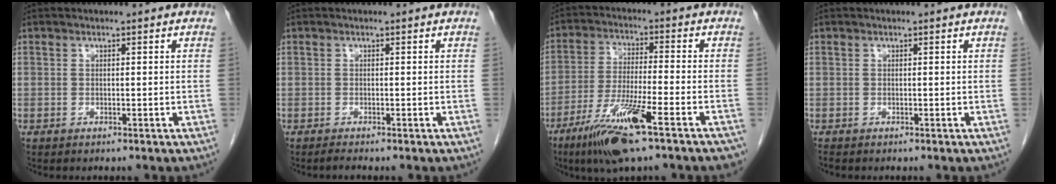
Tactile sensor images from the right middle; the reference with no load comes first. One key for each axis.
{"total": 0.8, "fx": -0.7, "fy": -0.3, "fz": 0.3, "tx": -0.010, "ty": -0.002, "tz": -0.015}
{"total": 14.4, "fx": -8.8, "fy": 0.8, "fz": 11.4, "tx": -0.193, "ty": -0.033, "tz": -0.153}
{"total": 0.0}